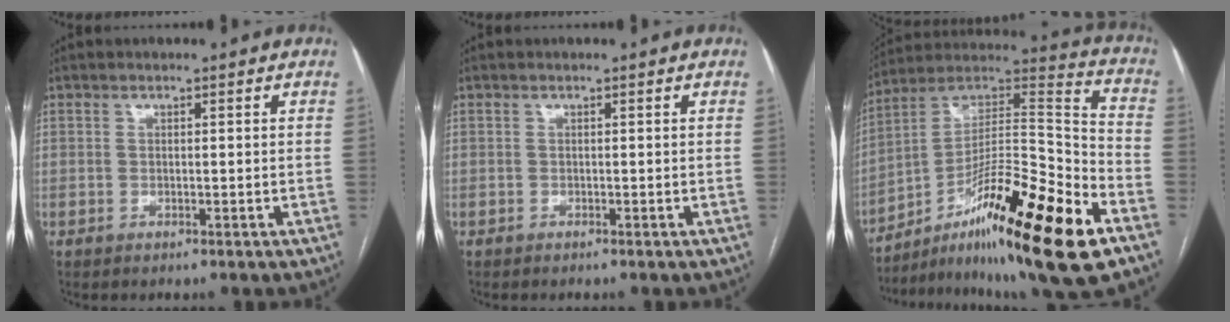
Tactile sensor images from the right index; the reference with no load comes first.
{"total": 0.0}
{"total": 25.1, "force": [-13.7, 1.8, 21.0], "torque": [-0.310, 0.002, -0.224]}